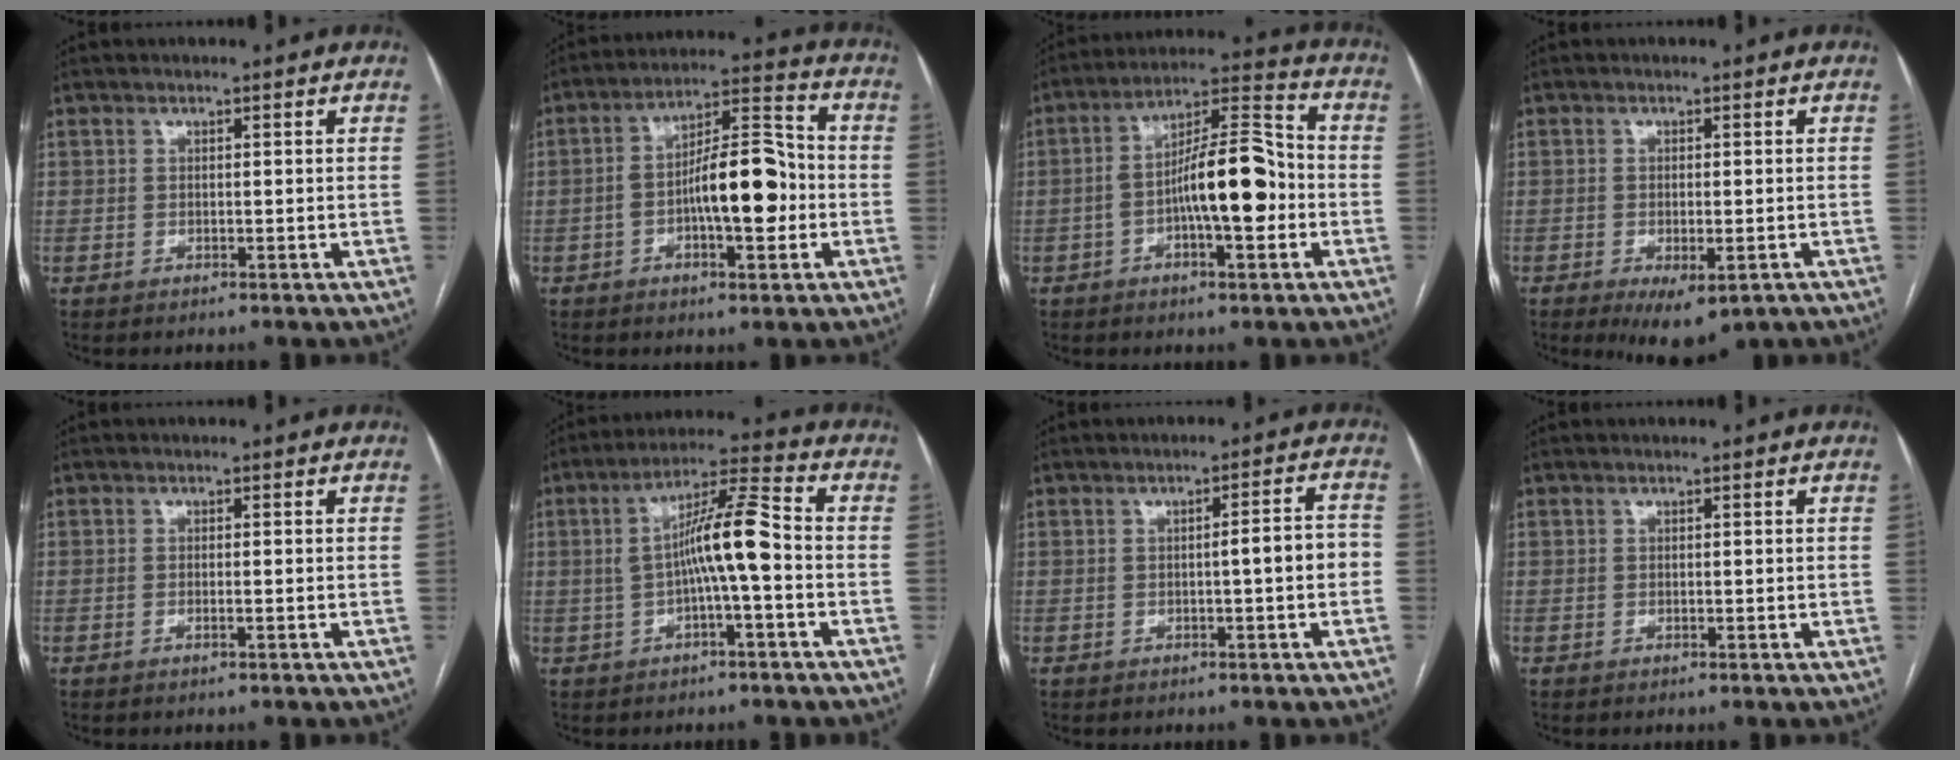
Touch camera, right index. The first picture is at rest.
{"total": 12.1, "force": [-2.4, 3.5, 11.3], "torque": [-0.189, 0.027, -0.035]}
{"total": 12.8, "force": [-2.7, 3.1, 12.2], "torque": [-0.209, 0.027, -0.042]}
{"total": 6.4, "force": [-3.4, 2.3, 5.0], "torque": [-0.070, -0.013, -0.041]}
{"total": 0.7, "force": [-0.3, -0.1, 0.6], "torque": [-0.014, 0.000, -0.005]}
{"total": 9.2, "force": [-1.0, 0.5, 9.1], "torque": [-0.161, 0.027, -0.021]}
{"total": 4.4, "force": [-0.9, 0.3, 4.3], "torque": [-0.057, 0.015, -0.011]}
{"total": 0.0}